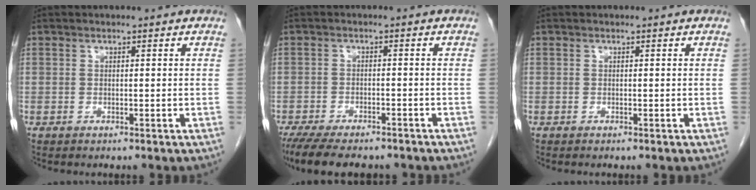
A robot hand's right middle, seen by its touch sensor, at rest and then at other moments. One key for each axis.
{"total": 12.9, "fx": -10.6, "fy": 3.9, "fz": 6.2, "tx": -0.115, "ty": -0.012, "tz": -0.153}
{"total": 0.0}